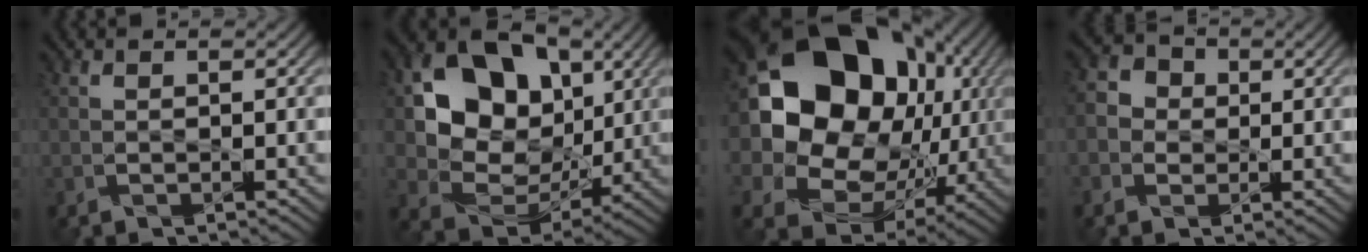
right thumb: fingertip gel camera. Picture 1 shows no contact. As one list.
[{"total": 13.1, "force": [2.8, 10.4, 7.5], "torque": [-0.141, -0.008, 0.042]}, {"total": 24.8, "force": [5.8, 20.5, 12.7], "torque": [-0.348, 0.008, 0.128]}, {"total": 3.7, "force": [-0.6, 3.4, 1.3], "torque": [-0.032, 0.006, -0.020]}]